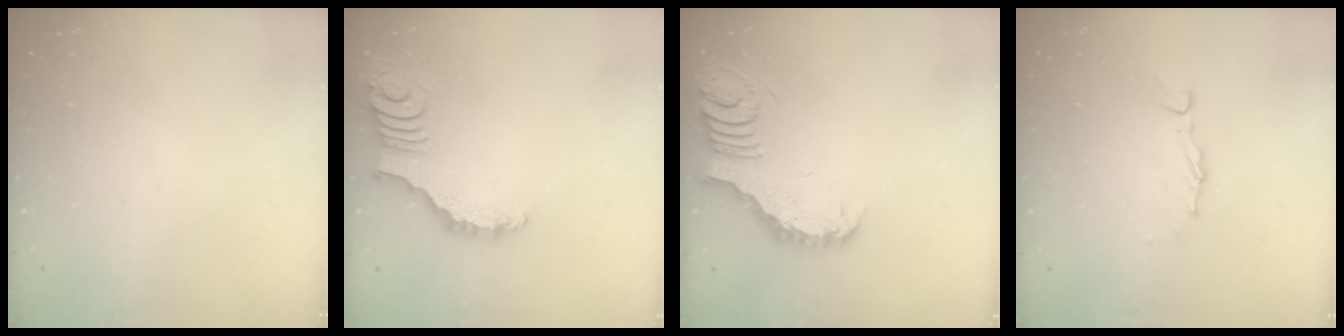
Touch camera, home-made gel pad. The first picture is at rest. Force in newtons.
{"total": 3.6, "press": 3.6, "slide": 0.2}
{"total": 3.5, "press": 3.4, "slide": 0.5}
{"total": 3.3, "press": 3.3, "slide": 0.4}